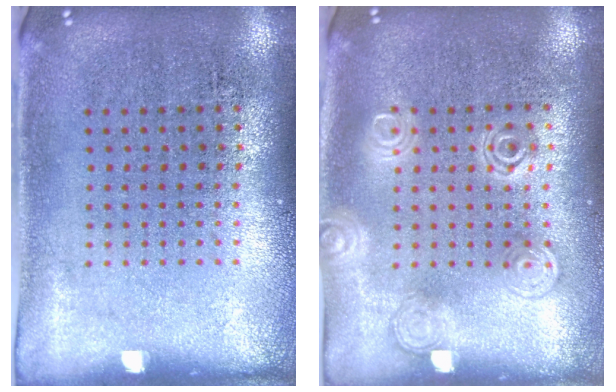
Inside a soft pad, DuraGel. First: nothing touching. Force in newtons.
{"total": 1.3, "press": 1.3, "slide": 0.2}